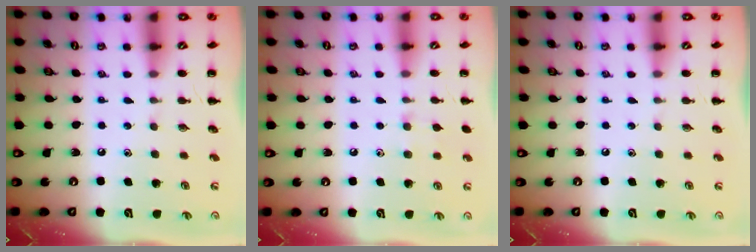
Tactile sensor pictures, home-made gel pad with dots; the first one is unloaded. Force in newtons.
{"total": 5.3, "press": 5.0, "slide": 1.9}
{"total": 0.0}